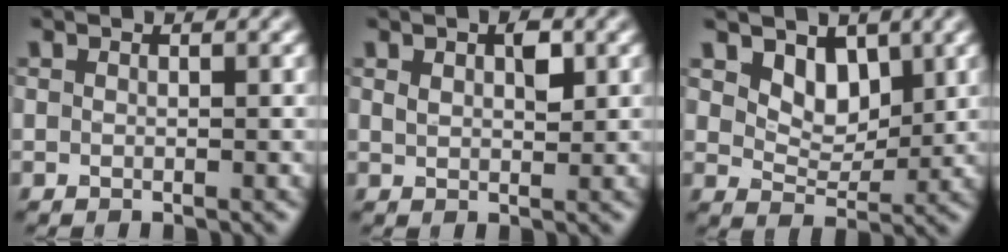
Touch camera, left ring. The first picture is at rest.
{"total": 2.1, "force": [0.8, 1.1, 1.6], "torque": [-0.028, 0.002, 0.016]}
{"total": 3.6, "force": [2.1, 2.3, 1.8], "torque": [-0.045, -0.020, 0.037]}